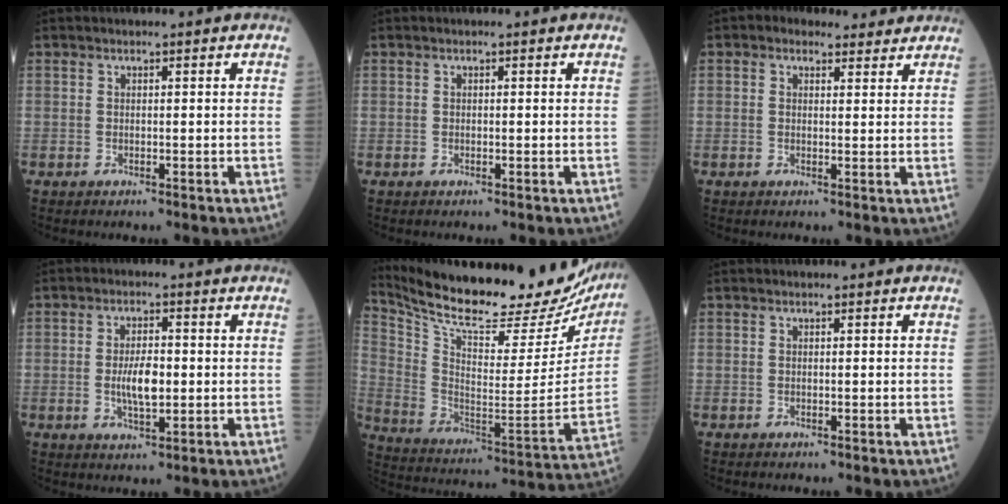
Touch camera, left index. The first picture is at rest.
{"total": 0.0}
{"total": 4.3, "force": [3.5, 2.3, 1.1], "torque": [-0.011, 0.021, 0.044]}
{"total": 5.2, "force": [-0.4, 1.8, 4.9], "torque": [-0.097, -0.002, -0.006]}
{"total": 30.0, "force": [26.2, 6.9, 12.8], "torque": [-0.226, -0.057, 0.366]}
{"total": 0.0}